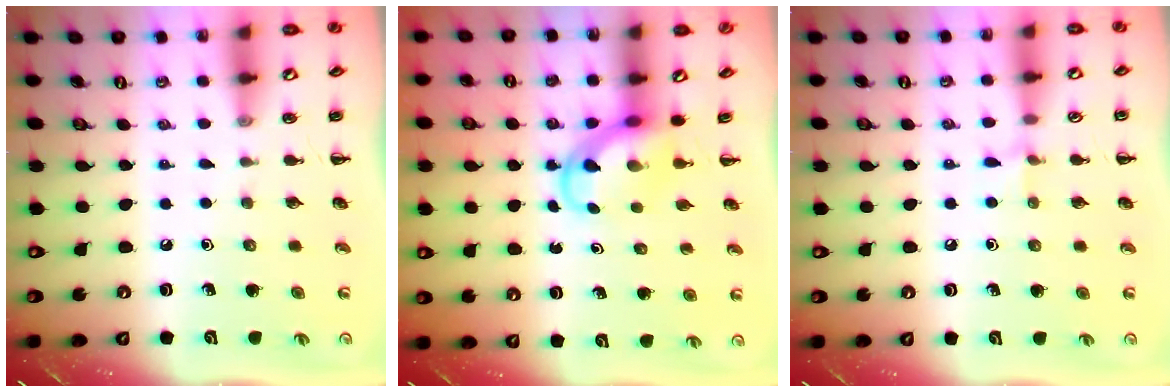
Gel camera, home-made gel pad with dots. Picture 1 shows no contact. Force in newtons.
{"total": 5.1, "press": 5.0, "slide": 0.4}
{"total": 5.3, "press": 4.9, "slide": 1.8}